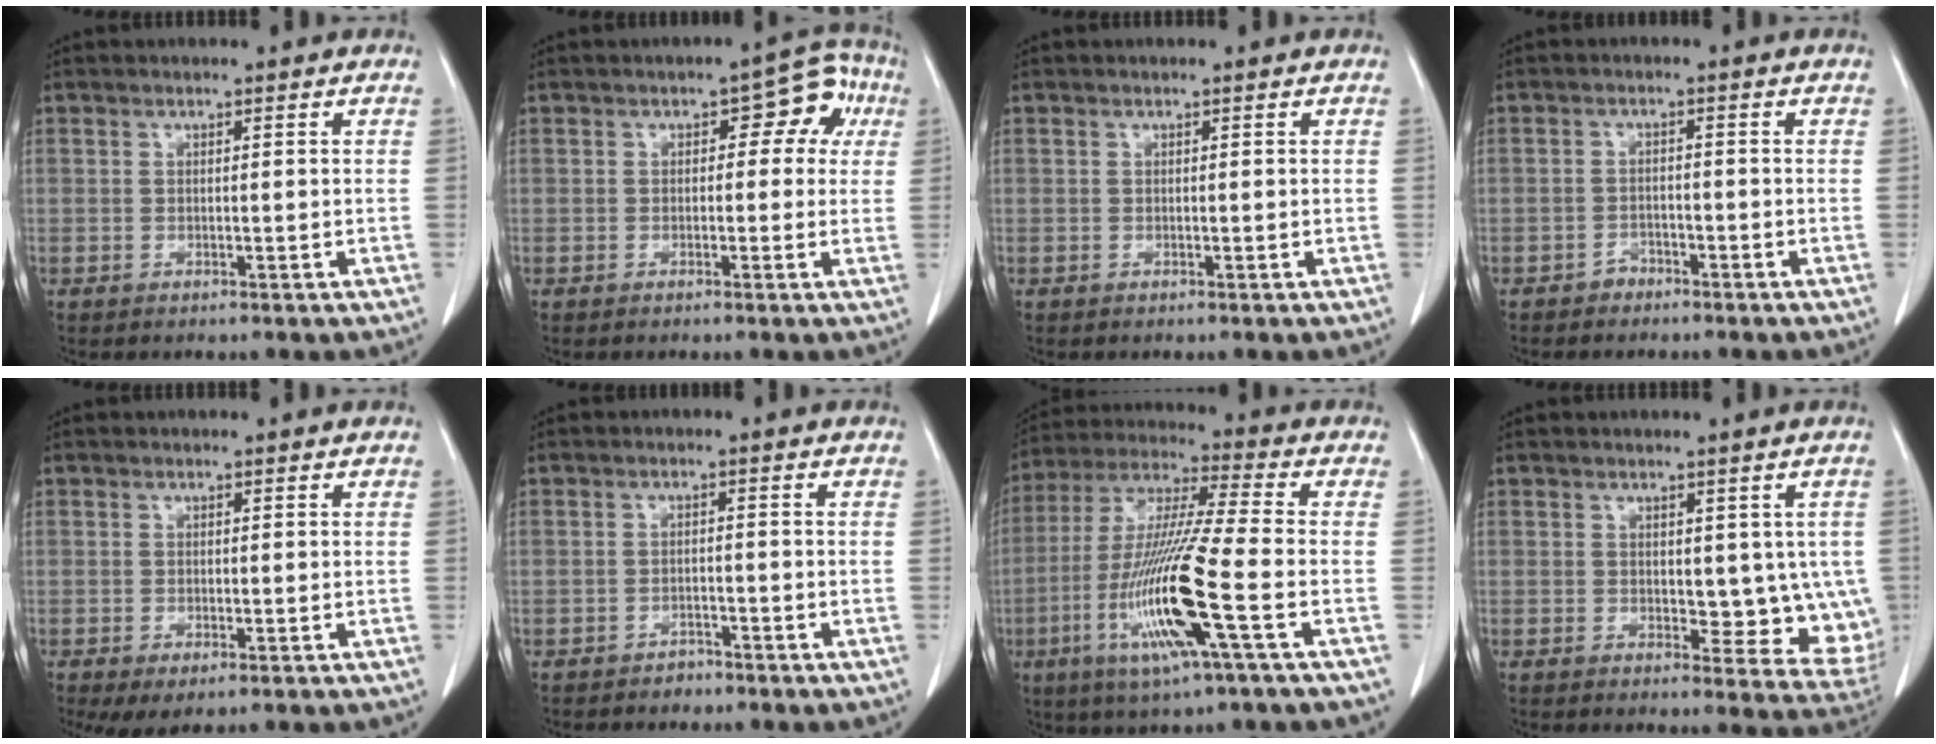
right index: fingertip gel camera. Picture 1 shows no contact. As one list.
[{"total": 6.3, "force": [1.2, 3.5, 5.2], "torque": [-0.044, 0.037, 0.008]}, {"total": 0.0}, {"total": 1.8, "force": [-1.5, 0.9, 0.1], "torque": [-0.001, 0.006, -0.023]}, {"total": 2.9, "force": [-1.4, 1.1, 2.3], "torque": [-0.033, -0.004, -0.012]}, {"total": 2.0, "force": [-1.7, 1.0, 0.3], "torque": [-0.005, 0.005, -0.023]}, {"total": 16.3, "force": [-5.2, -0.2, 15.4], "torque": [-0.321, -0.019, -0.101]}, {"total": 8.0, "force": [0.5, 4.7, 6.4], "torque": [-0.053, -0.010, 0.016]}]